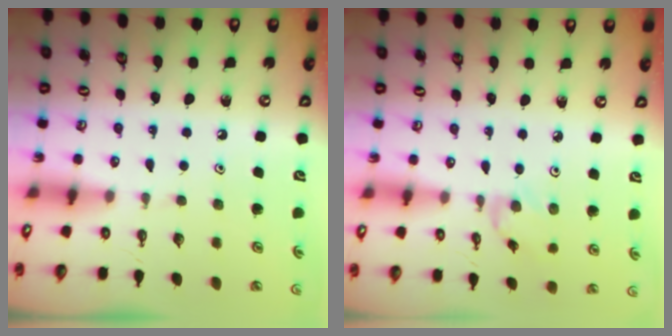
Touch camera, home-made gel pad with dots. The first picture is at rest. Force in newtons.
{"total": 0.7, "press": 0.6, "slide": 0.4}